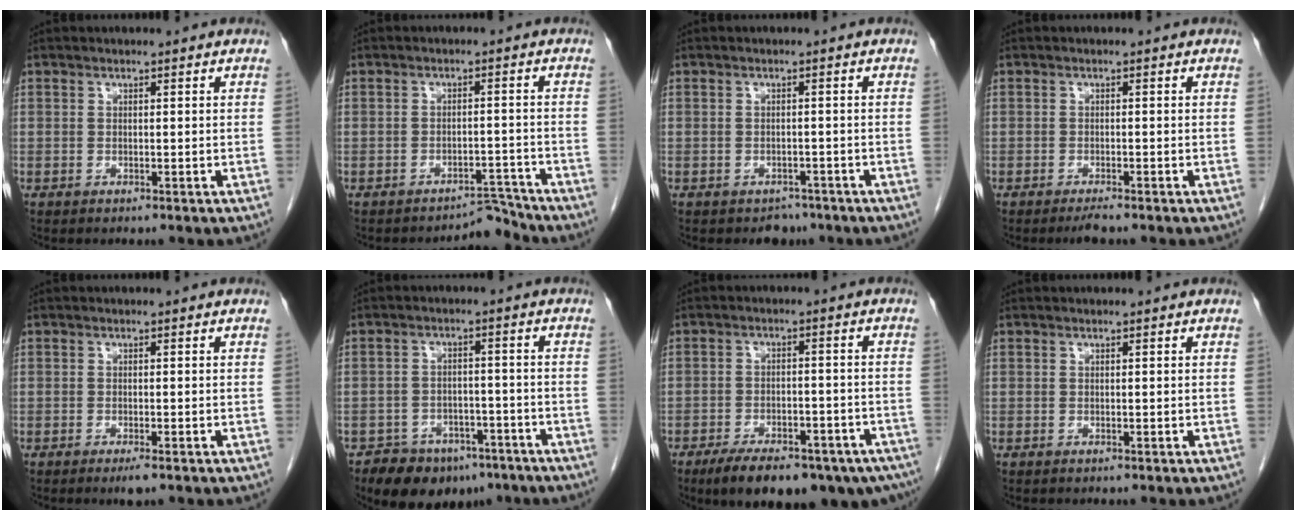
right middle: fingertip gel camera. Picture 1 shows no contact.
{"total": 3.2, "force": [-3.1, 0.1, -0.8], "torque": [0.017, 0.009, -0.043]}
{"total": 2.5, "force": [-1.8, 1.6, 0.5], "torque": [-0.008, 0.005, -0.021]}
{"total": 1.7, "force": [-1.4, 0.1, 0.9], "torque": [-0.019, -0.004, -0.022]}
{"total": 1.7, "force": [-1.1, 0.2, 1.3], "torque": [-0.021, -0.004, -0.015]}
{"total": 10.8, "force": [-7.9, 6.1, 4.1], "torque": [-0.054, 0.010, -0.112]}
{"total": 17.5, "force": [-12.5, 6.7, 10.2], "torque": [-0.120, 0.003, -0.168]}
{"total": 0.0}